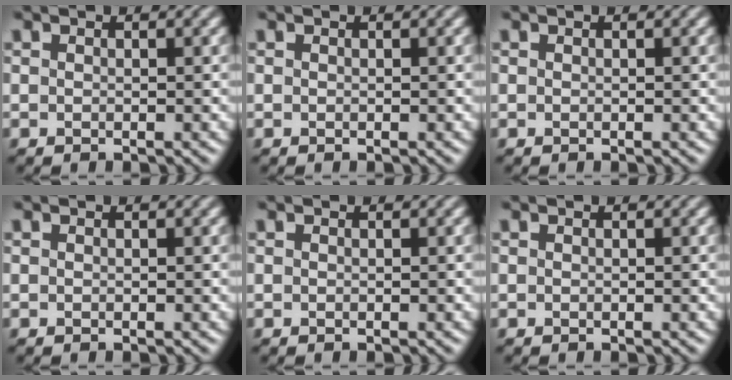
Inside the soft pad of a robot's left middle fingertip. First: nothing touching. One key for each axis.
{"total": 0.0}
{"total": 0.0}
{"total": 0.0}
{"total": 0.0}
{"total": 0.0}